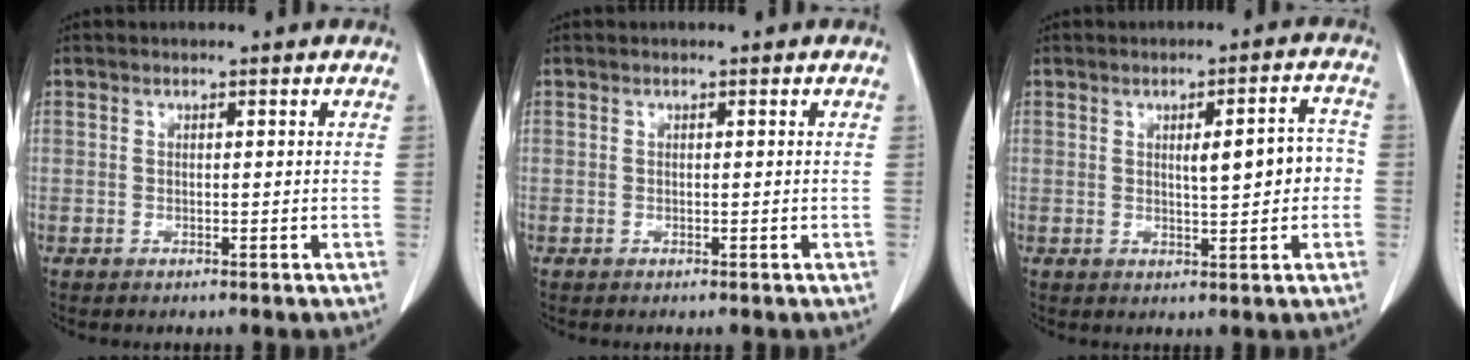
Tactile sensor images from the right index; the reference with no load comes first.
{"total": 0.0}
{"total": 6.1, "force": [0.0, 1.5, 5.9], "torque": [-0.083, 0.016, 0.004]}